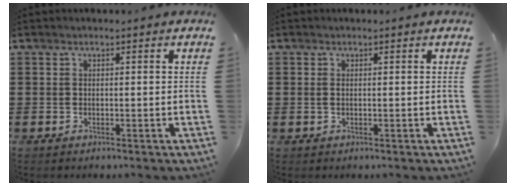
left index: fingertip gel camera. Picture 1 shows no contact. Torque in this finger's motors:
{"motor_torque": [-1.00, 1.13, -0.03, -0.01]}